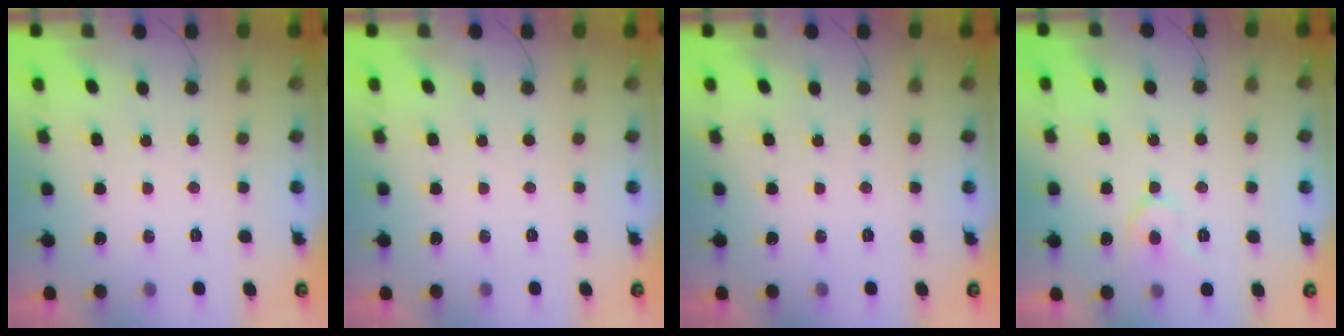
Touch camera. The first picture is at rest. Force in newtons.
{"total": 0.0}
{"total": 0.0}
{"total": 7.7, "press": 7.6, "slide": 1.0}